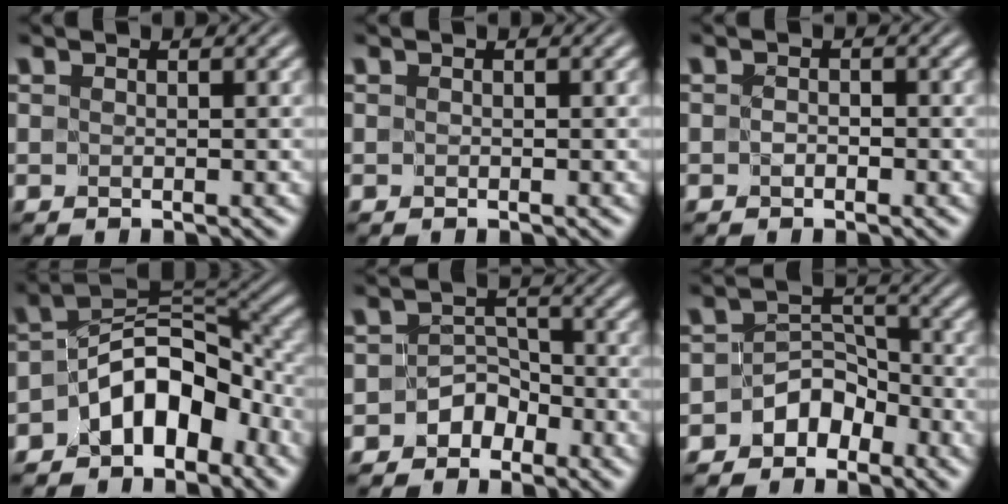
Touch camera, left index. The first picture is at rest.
{"total": 0.0}
{"total": 0.5, "force": [-0.4, 0.3, 0.1], "torque": [-0.001, -0.002, -0.007]}
{"total": 6.8, "force": [-3.8, 3.8, 4.1], "torque": [-0.040, 0.015, -0.082]}
{"total": 2.8, "force": [-2.0, 1.9, 0.2], "torque": [0.025, 0.019, -0.040]}
{"total": 3.5, "force": [-2.5, 2.3, 0.9], "torque": [0.007, 0.011, -0.046]}